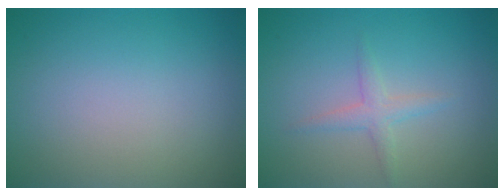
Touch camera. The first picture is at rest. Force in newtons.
{"total": 1.6, "press": 1.6, "slide": 0.1}